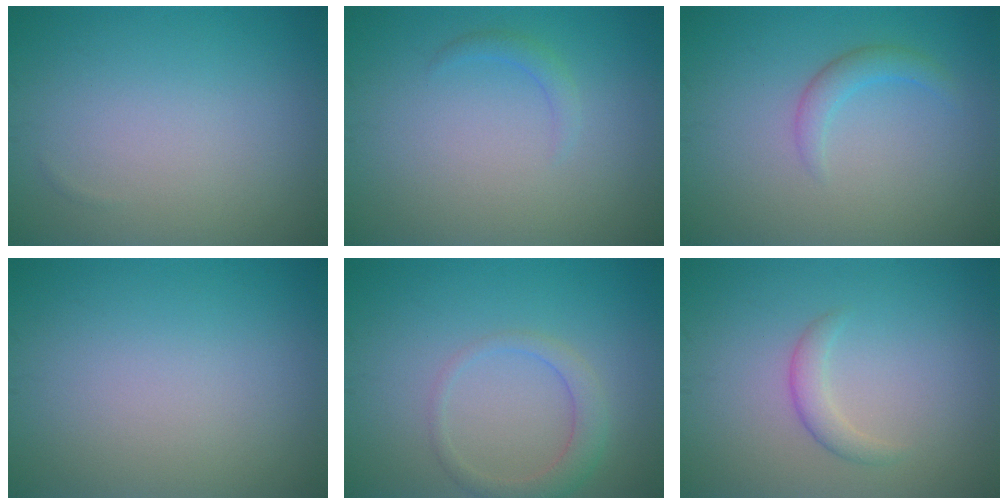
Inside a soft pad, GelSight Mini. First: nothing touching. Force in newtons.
{"total": 1.1, "press": 1.1, "slide": 0.2}
{"total": 1.8, "press": 1.8, "slide": 0.0}
{"total": 0.0}
{"total": 2.4, "press": 2.4, "slide": 0.2}
{"total": 1.6, "press": 1.6, "slide": 0.1}